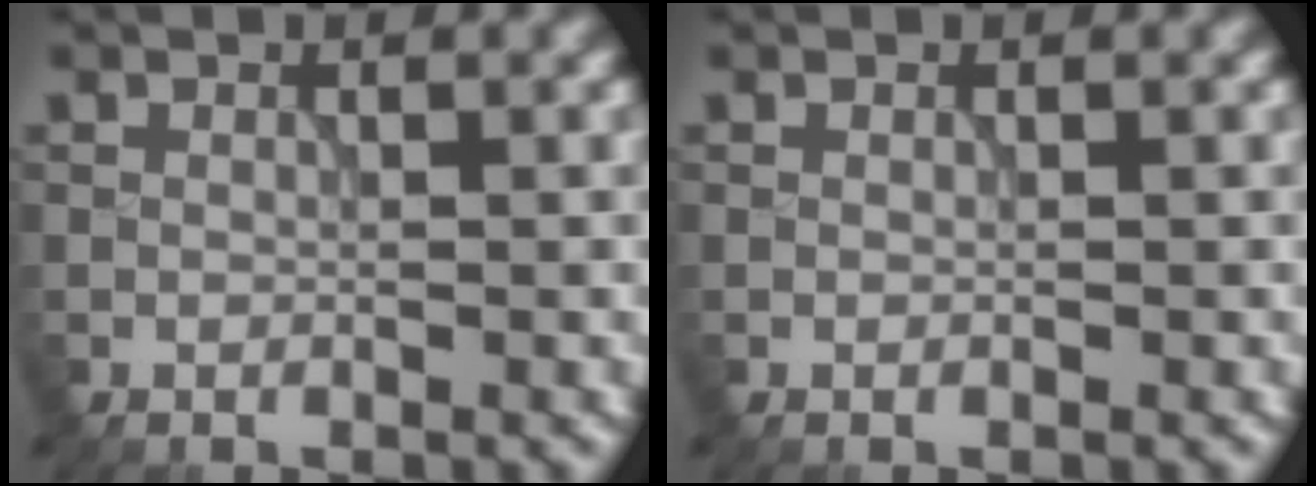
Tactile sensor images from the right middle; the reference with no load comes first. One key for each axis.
{"total": 0.0}